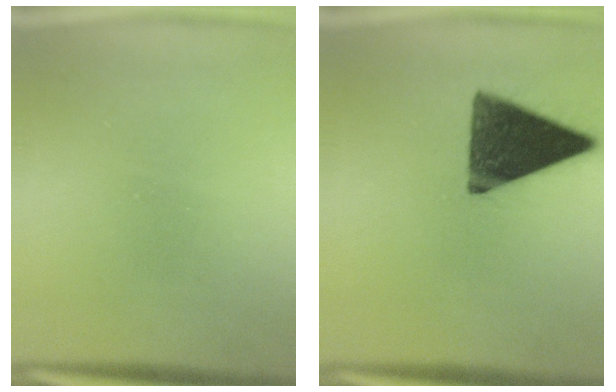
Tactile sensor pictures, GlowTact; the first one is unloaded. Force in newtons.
{"total": 14.4}